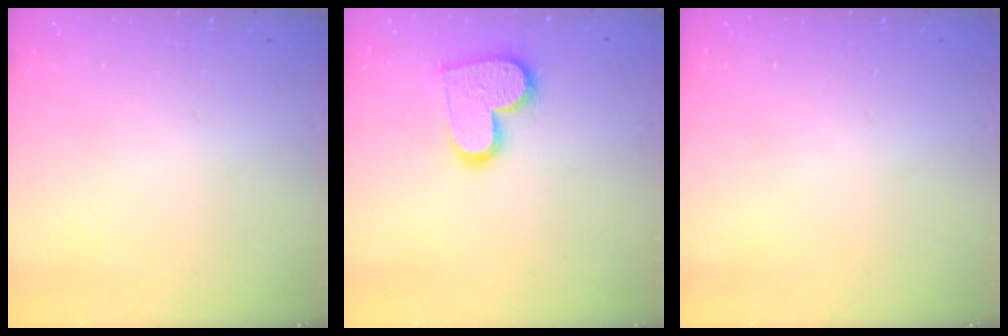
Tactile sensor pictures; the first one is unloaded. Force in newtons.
{"total": 13.8, "press": 13.8, "slide": 1.1}
{"total": 0.0}